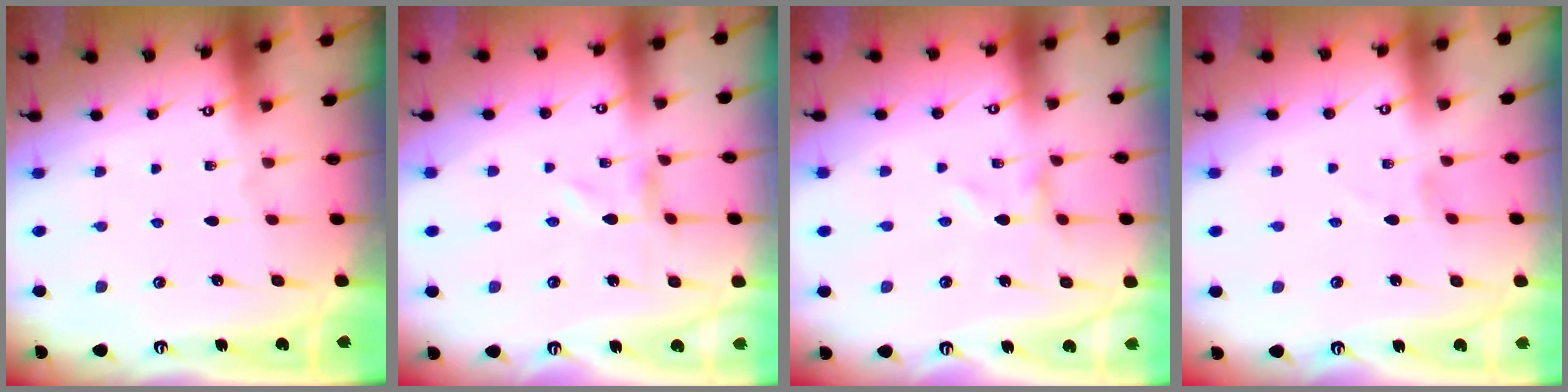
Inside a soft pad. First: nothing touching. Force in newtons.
{"total": 0.0}
{"total": 0.0}
{"total": 1.0, "press": 1.0, "slide": 0.1}